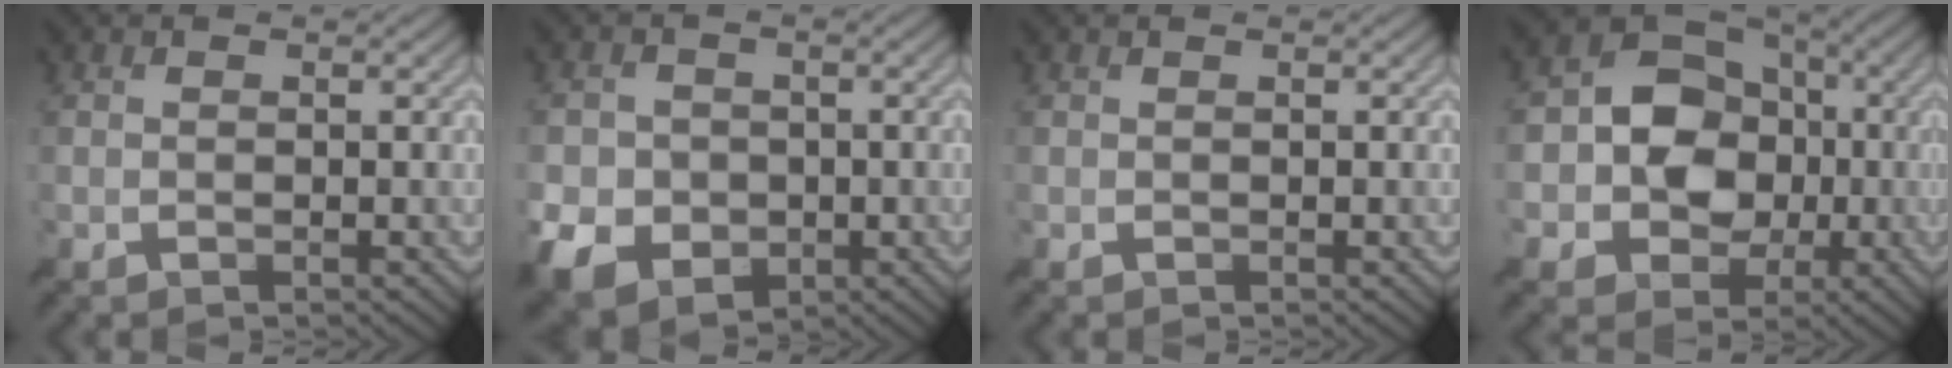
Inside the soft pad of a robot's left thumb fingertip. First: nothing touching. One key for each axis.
{"total": 7.9, "fx": -2.6, "fy": 6.5, "fz": 3.6, "tx": -0.097, "ty": -0.027, "tz": -0.059}
{"total": 0.0}
{"total": 10.4, "fx": -0.9, "fy": 8.8, "fz": 5.5, "tx": -0.087, "ty": -0.004, "tz": -0.038}